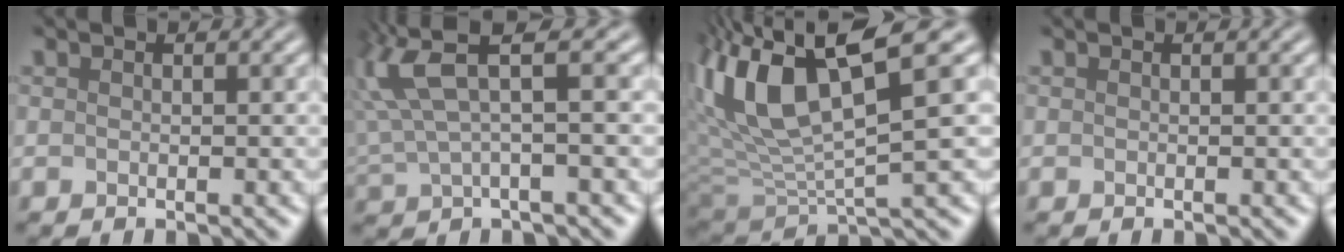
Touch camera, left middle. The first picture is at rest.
{"total": 4.9, "force": [2.2, 0.9, 4.3], "torque": [-0.129, 0.006, 0.067]}
{"total": 8.3, "force": [2.3, 2.7, 7.5], "torque": [-0.171, -0.003, 0.071]}
{"total": 0.0}